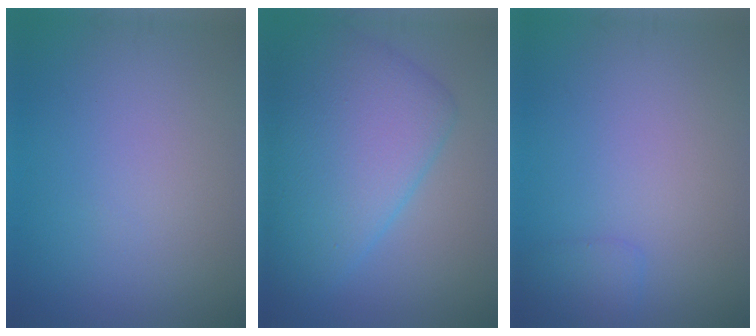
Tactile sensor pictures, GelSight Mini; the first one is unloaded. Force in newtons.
{"total": 9.3, "press": 9.3, "slide": 0.3}
{"total": 1.3, "press": 1.3, "slide": 0.0}